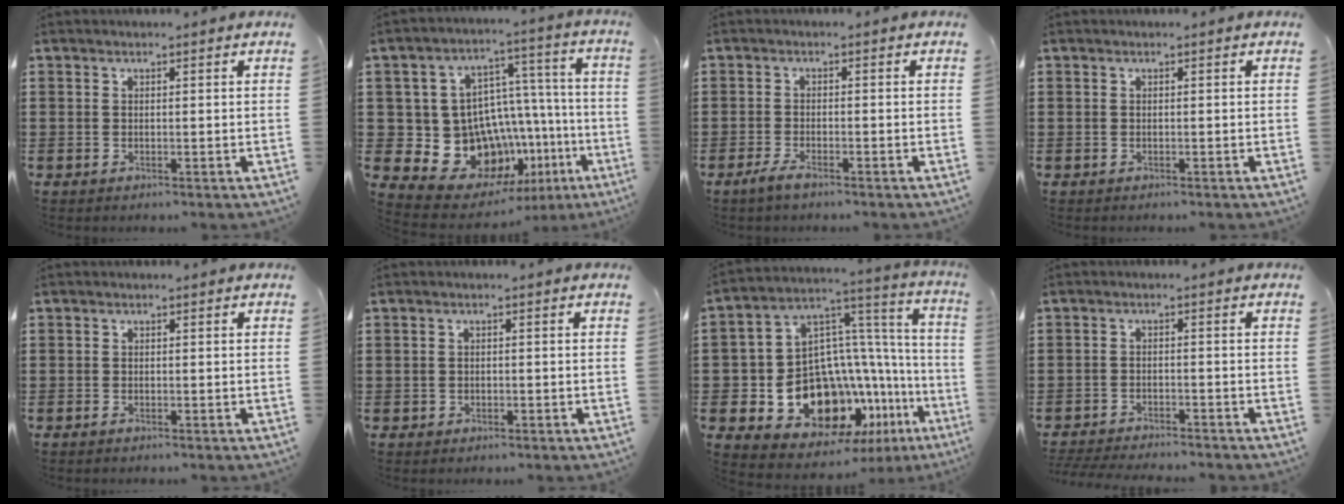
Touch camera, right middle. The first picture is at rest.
{"total": 14.4, "force": [-5.7, 11.7, 6.4], "torque": [-0.133, 0.006, -0.079]}
{"total": 2.1, "force": [-1.5, 0.3, 1.5], "torque": [-0.033, -0.001, -0.030]}
{"total": 0.0}
{"total": 0.6, "force": [-0.5, 0.1, 0.2], "torque": [-0.006, -0.003, -0.009]}
{"total": 0.8, "force": [-0.5, 0.5, 0.2], "torque": [-0.006, 0.001, -0.011]}
{"total": 13.9, "force": [-6.5, 10.0, 7.2], "torque": [-0.178, -0.016, -0.106]}
{"total": 3.2, "force": [-3.2, 0.2, 0.4], "torque": [-0.016, -0.002, -0.069]}